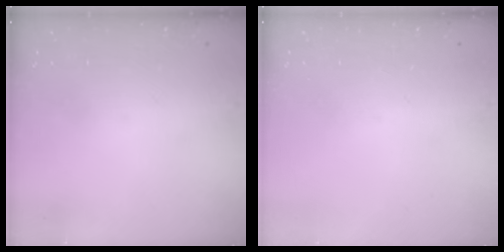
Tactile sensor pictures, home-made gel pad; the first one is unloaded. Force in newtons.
{"total": 0.0}